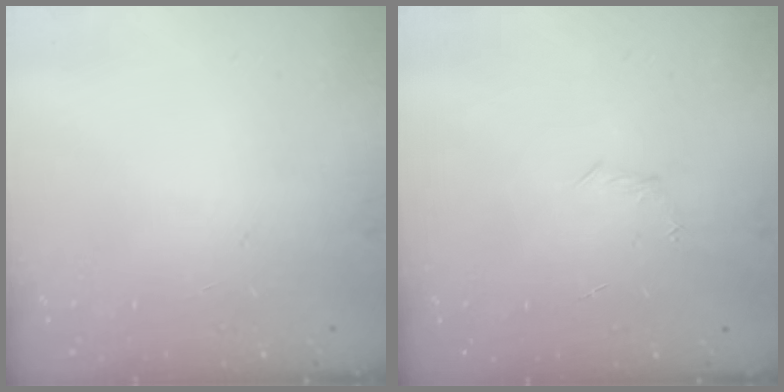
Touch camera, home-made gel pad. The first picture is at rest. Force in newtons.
{"total": 4.1, "press": 3.9, "slide": 1.2}